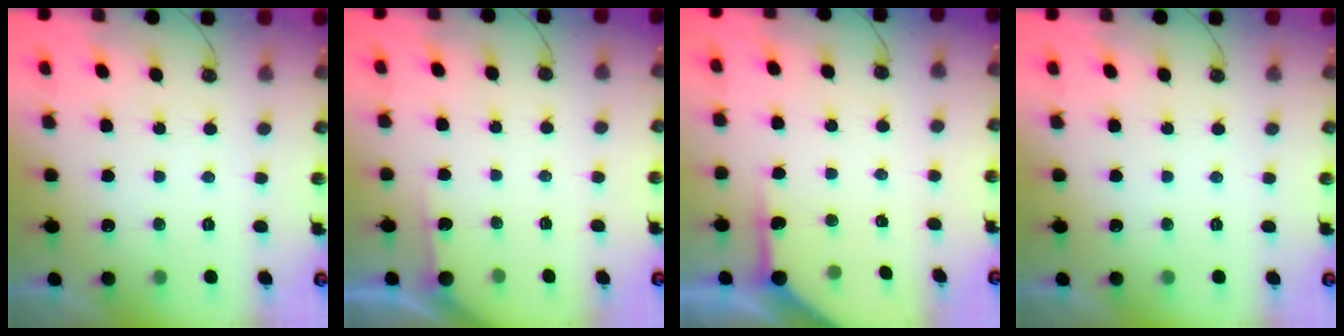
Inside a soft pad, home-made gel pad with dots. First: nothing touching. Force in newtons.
{"total": 2.7, "press": 2.7, "slide": 0.3}
{"total": 5.0, "press": 4.9, "slide": 0.3}
{"total": 0.0}